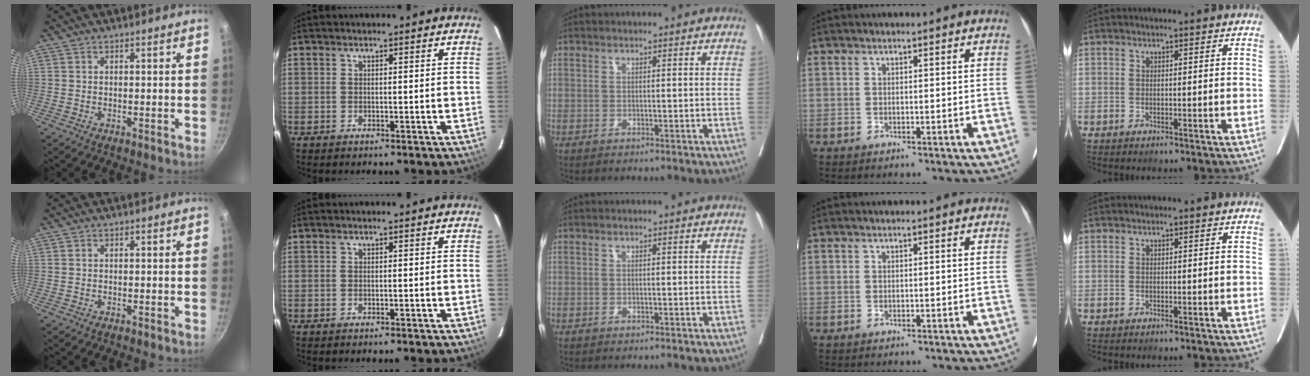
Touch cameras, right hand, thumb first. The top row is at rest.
{}